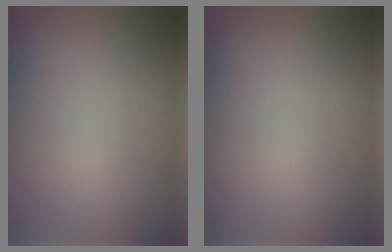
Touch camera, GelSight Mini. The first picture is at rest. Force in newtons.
{"total": 0.0}